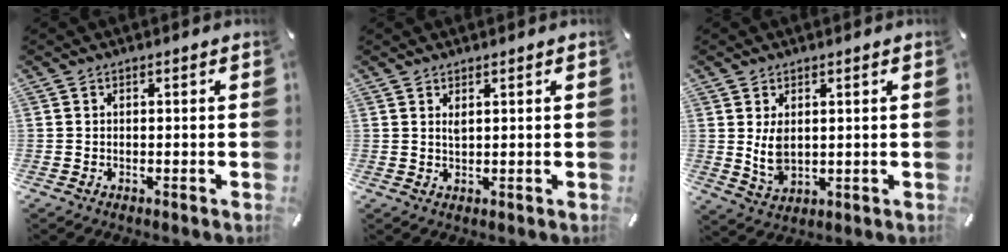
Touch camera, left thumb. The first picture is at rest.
{"total": 1.3, "force": [0.9, 0.2, 0.9], "torque": [-0.020, -0.001, 0.016]}
{"total": 5.4, "force": [1.2, 3.4, 4.1], "torque": [-0.100, -0.010, 0.017]}